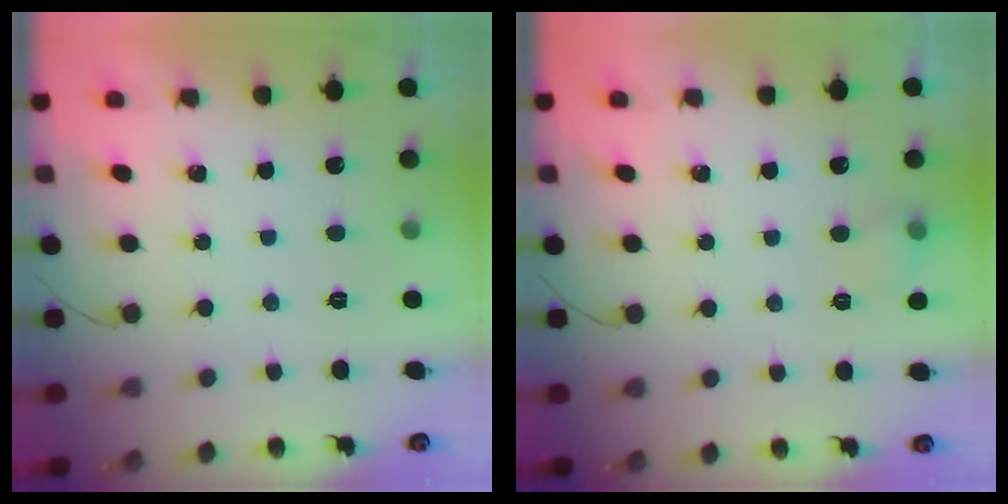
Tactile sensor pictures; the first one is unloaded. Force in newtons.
{"total": 4.7, "press": 4.6, "slide": 0.9}